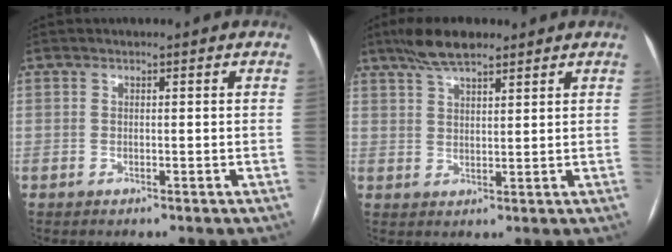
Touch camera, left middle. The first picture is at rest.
{"total": 6.4, "force": [4.9, 1.6, 3.7], "torque": [-0.078, 0.015, 0.088]}